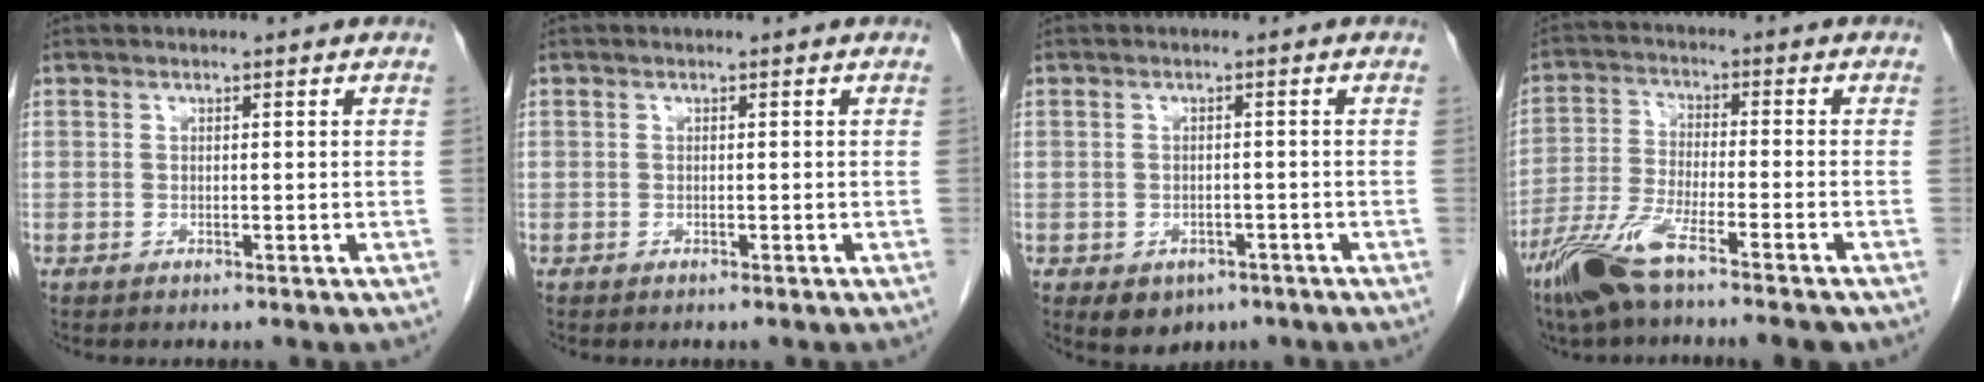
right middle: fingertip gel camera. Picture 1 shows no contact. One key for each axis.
{"total": 0.0}
{"total": 4.3, "fx": -2.6, "fy": 3.1, "fz": 1.6, "tx": -0.021, "ty": -0.001, "tz": -0.027}
{"total": 10.7, "fx": -7.7, "fy": 0.8, "fz": 7.4, "tx": -0.150, "ty": -0.024, "tz": -0.142}